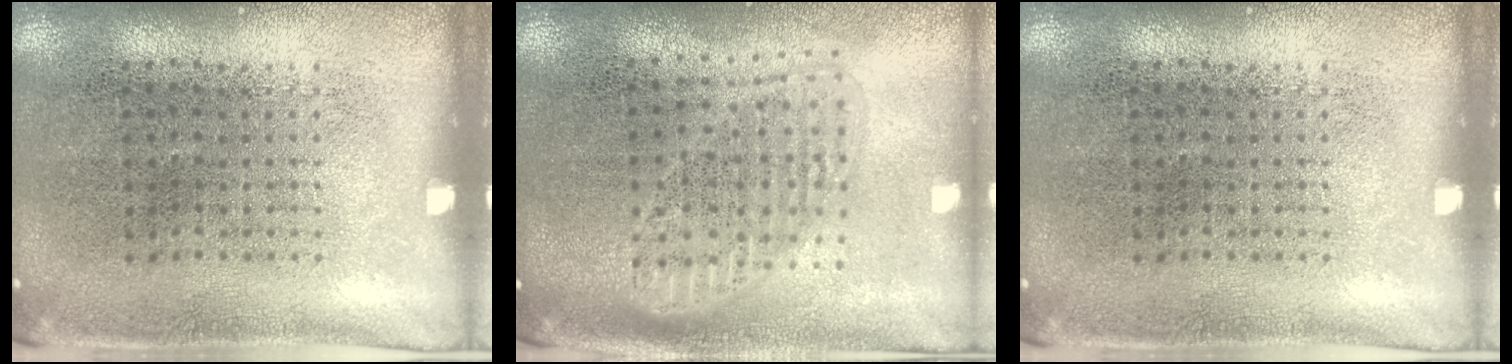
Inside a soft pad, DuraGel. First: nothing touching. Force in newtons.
{"total": 1.6, "press": 1.4, "slide": 0.8}
{"total": 0.0}